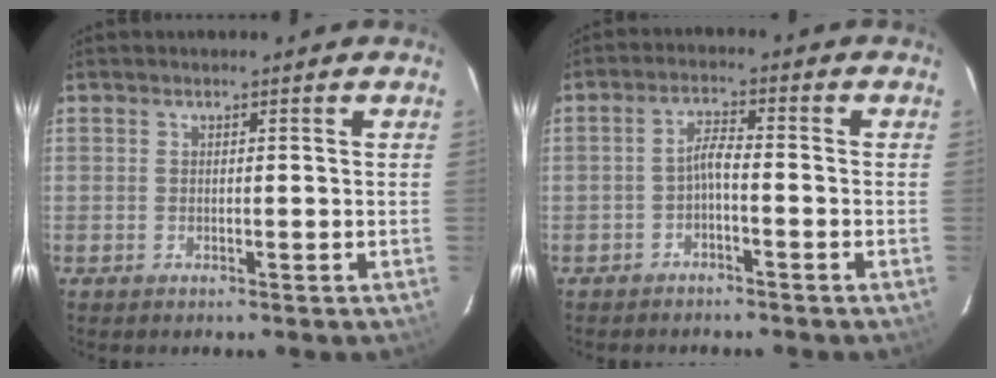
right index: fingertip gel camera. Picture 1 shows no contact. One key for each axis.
{"total": 2.7, "fx": -1.7, "fy": 0.4, "fz": 2.1, "tx": -0.049, "ty": 0.011, "tz": -0.032}